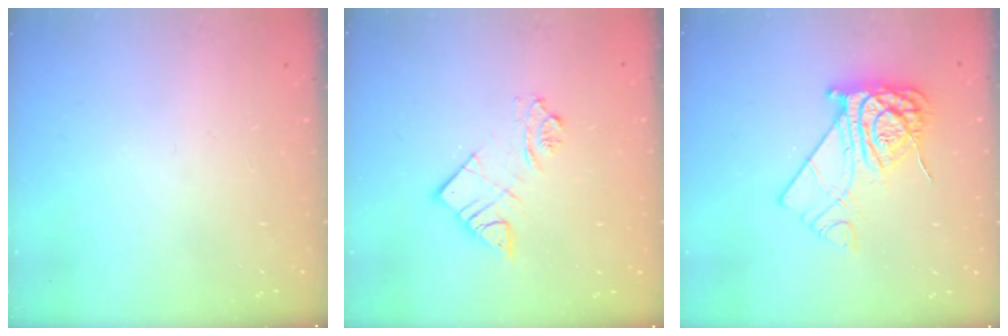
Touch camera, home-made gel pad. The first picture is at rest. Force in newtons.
{"total": 9.8, "press": 9.7, "slide": 0.9}
{"total": 12.8, "press": 12.7, "slide": 1.2}